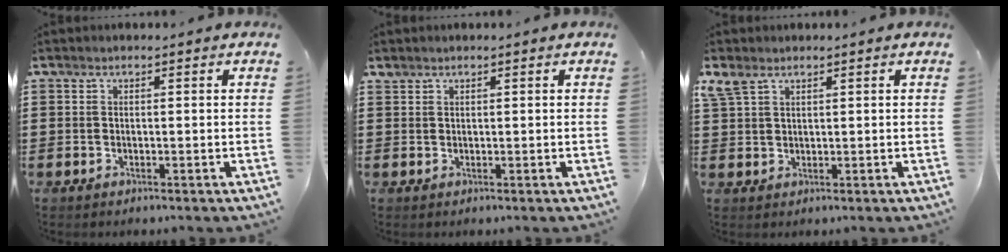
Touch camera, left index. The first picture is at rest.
{"total": 0.8, "force": [0.7, 0.3, 0.2], "torque": [-0.005, 0.002, 0.014]}
{"total": 2.8, "force": [1.9, 1.3, 1.5], "torque": [-0.037, 0.003, 0.037]}